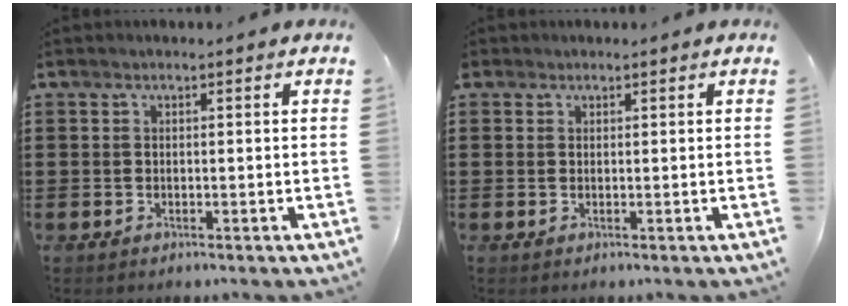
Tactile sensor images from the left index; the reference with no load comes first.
{"total": 0.6, "force": [0.4, 0.5, 0.1], "torque": [-0.004, 0.003, 0.007]}